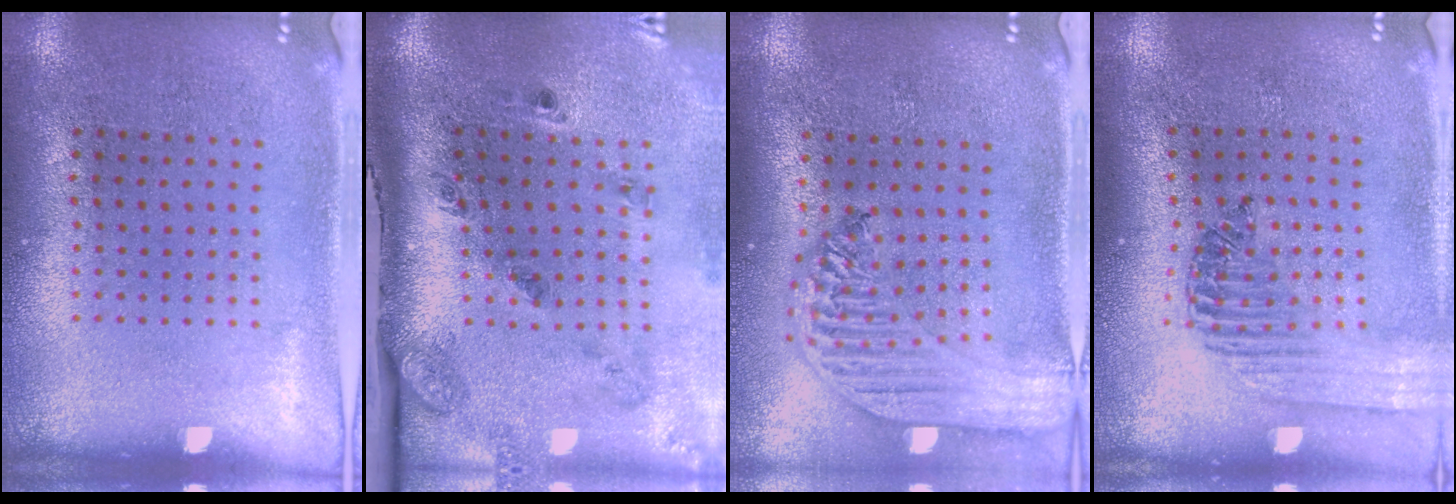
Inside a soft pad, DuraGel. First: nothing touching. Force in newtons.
{"total": 2.4, "press": 1.7, "slide": 1.8}
{"total": 2.7, "press": 2.2, "slide": 1.6}
{"total": 1.3, "press": 1.3, "slide": 0.4}